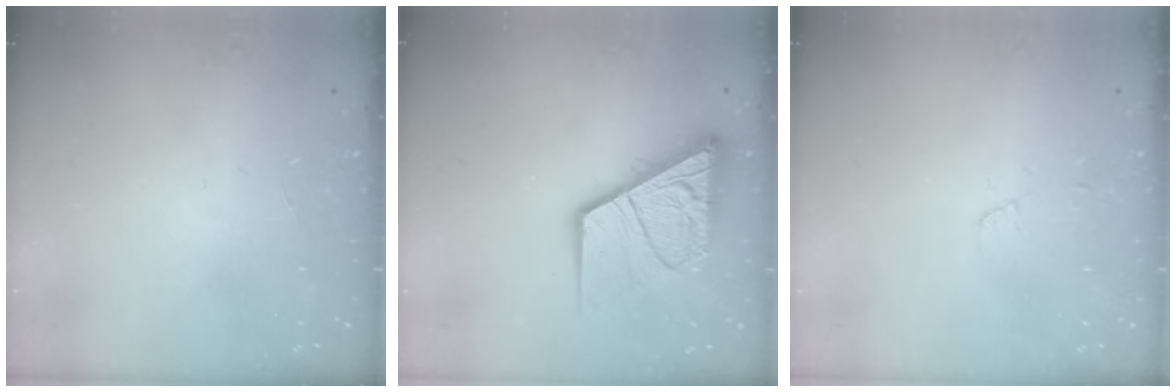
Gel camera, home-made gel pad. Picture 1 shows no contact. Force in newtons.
{"total": 16.9, "press": 16.8, "slide": 1.8}
{"total": 4.7, "press": 4.7, "slide": 0.4}